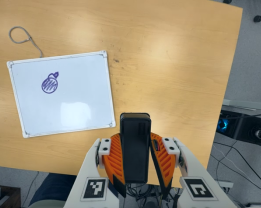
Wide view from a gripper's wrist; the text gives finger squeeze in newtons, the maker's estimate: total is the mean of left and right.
{"total": 8.2, "left": 6.7, "right": 9.8}